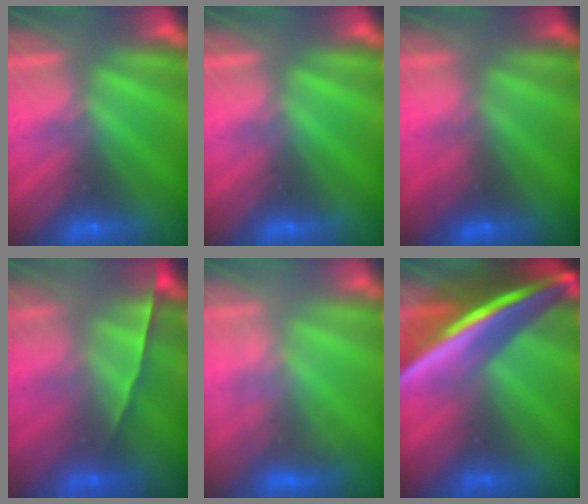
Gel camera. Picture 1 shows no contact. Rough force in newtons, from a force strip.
{"total": 0.0}
{"total": 5.3}
{"total": 1.5}
{"total": 2.6}
{"total": 8.8}